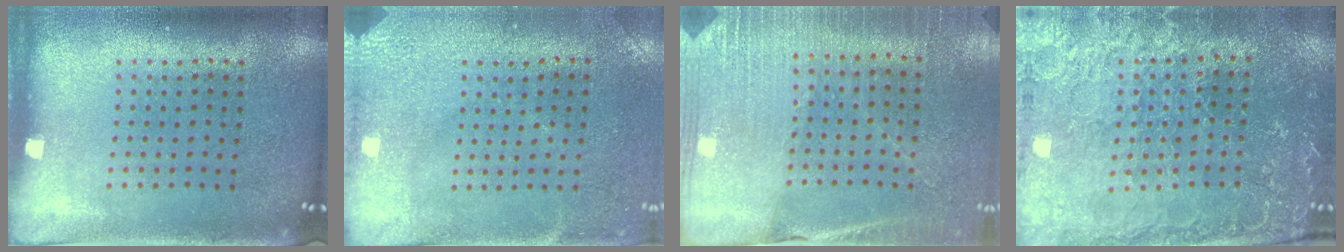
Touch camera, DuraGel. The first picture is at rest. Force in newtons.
{"total": 3.0, "press": 2.4, "slide": 1.8}
{"total": 2.7, "press": 2.6, "slide": 0.3}
{"total": 1.7, "press": 1.7, "slide": 0.3}